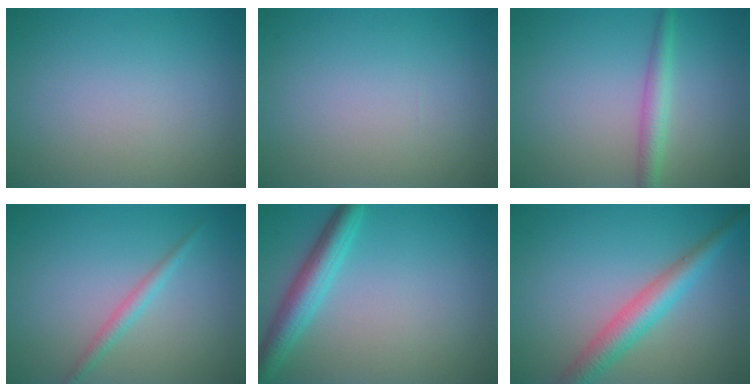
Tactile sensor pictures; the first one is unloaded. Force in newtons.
{"total": 0.0}
{"total": 2.3, "press": 2.3, "slide": 0.0}
{"total": 1.6, "press": 1.6, "slide": 0.0}
{"total": 4.0, "press": 4.0, "slide": 0.2}
{"total": 4.3, "press": 4.3, "slide": 0.1}